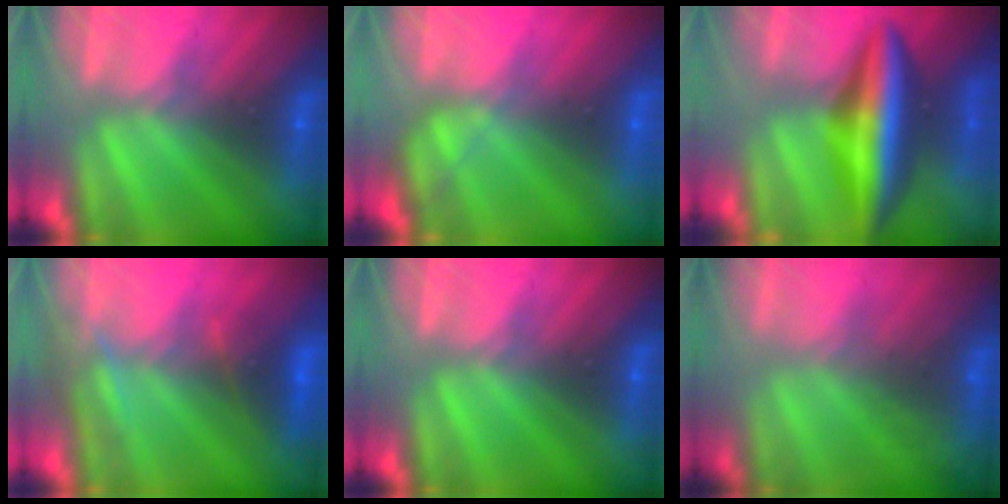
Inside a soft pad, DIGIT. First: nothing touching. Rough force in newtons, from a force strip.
{"total": 1.7}
{"total": 6.3}
{"total": 3.6}
{"total": 0.0}
{"total": 7.7}